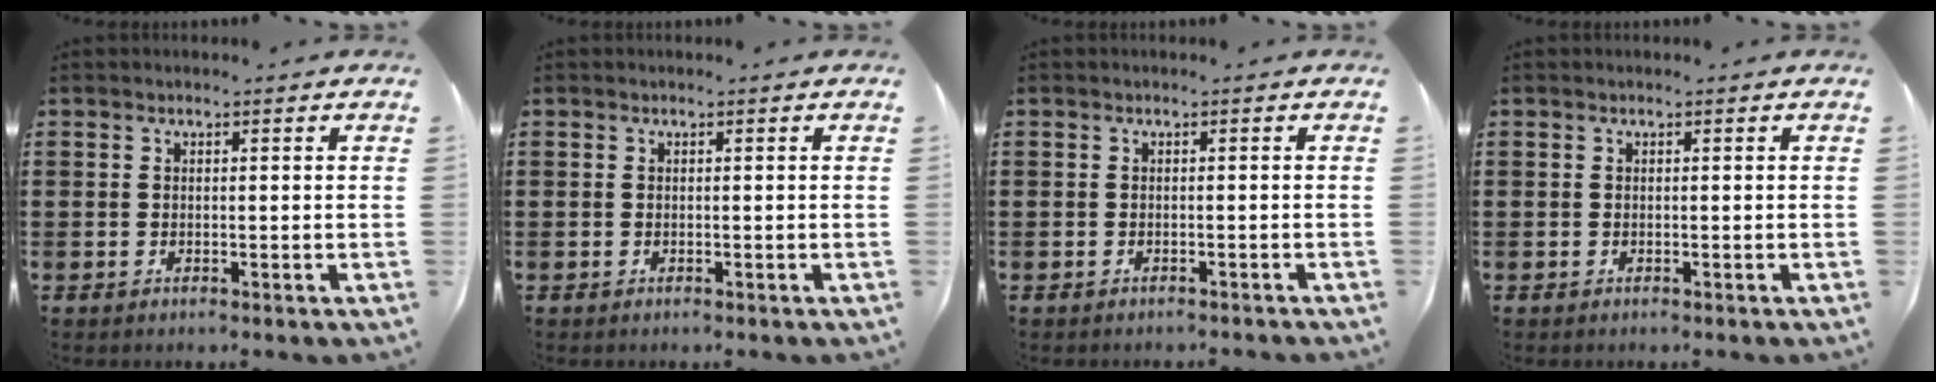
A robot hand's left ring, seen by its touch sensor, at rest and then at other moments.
{"total": 0.0}
{"total": 0.7, "force": [-0.7, 0.0, 0.2], "torque": [-0.005, -0.002, -0.013]}
{"total": 0.0}